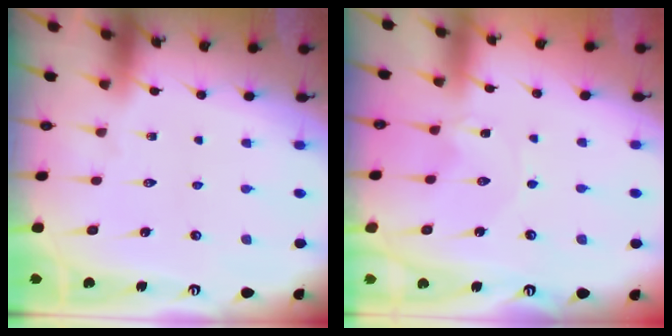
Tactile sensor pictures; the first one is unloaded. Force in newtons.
{"total": 0.0}